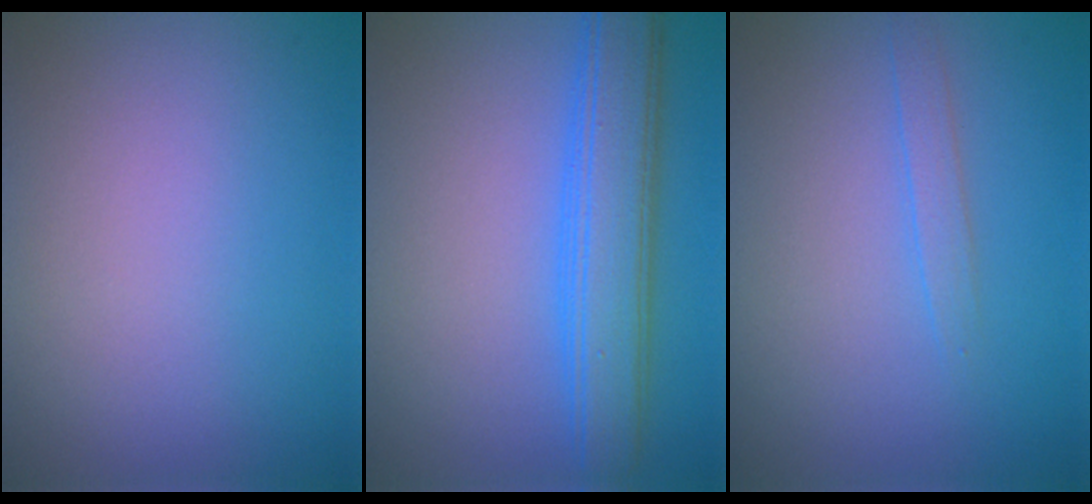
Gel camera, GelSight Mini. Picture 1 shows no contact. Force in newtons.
{"total": 5.6, "press": 5.6, "slide": 0.2}
{"total": 1.2, "press": 1.2, "slide": 0.1}